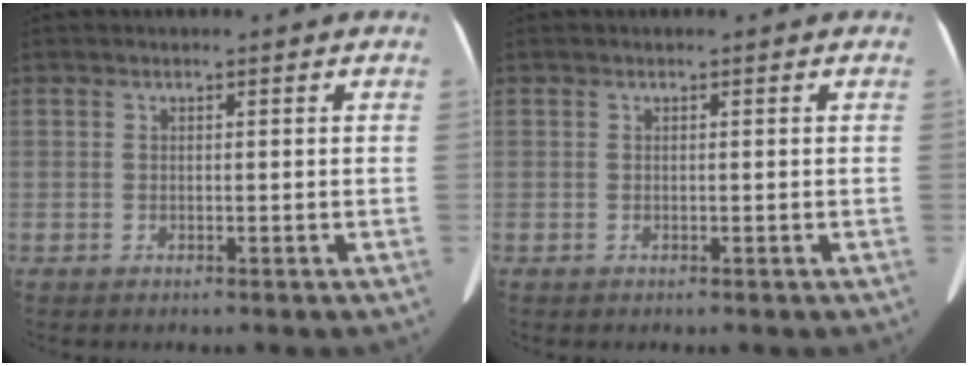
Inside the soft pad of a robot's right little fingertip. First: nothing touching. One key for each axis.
{"total": 0.0}